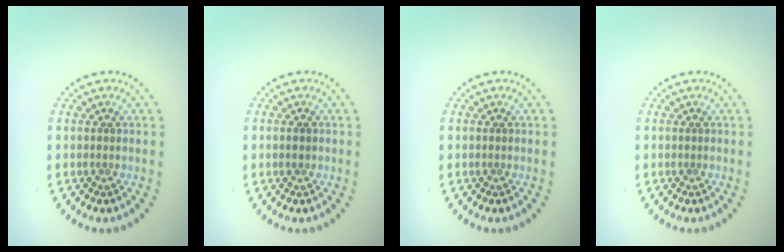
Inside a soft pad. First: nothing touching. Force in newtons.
{"total": 1.1, "press": 1.1, "slide": 0.2}
{"total": 0.0}
{"total": 0.0}